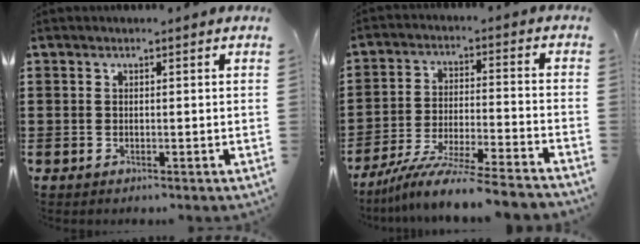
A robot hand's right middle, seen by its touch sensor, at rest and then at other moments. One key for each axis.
{"total": 9.1, "fx": -8.2, "fy": -0.4, "fz": 3.9, "tx": -0.073, "ty": -0.001, "tz": -0.161}